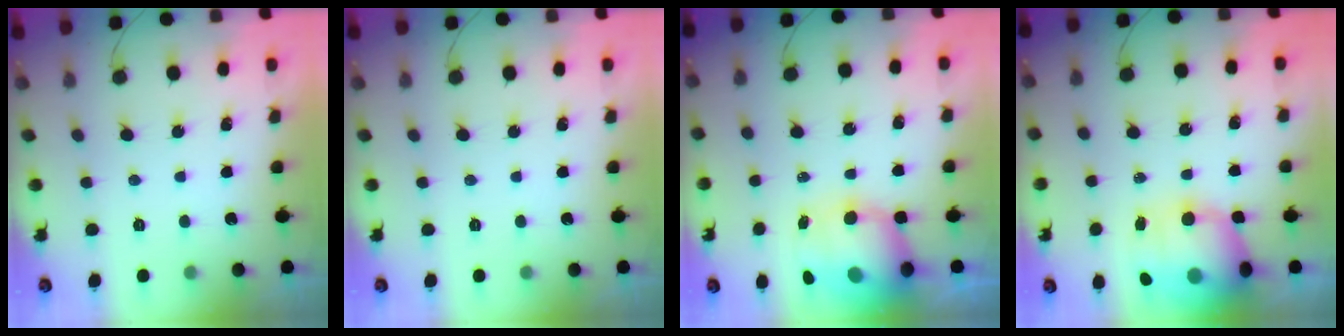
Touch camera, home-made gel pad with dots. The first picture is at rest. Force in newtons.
{"total": 0.0}
{"total": 12.8, "press": 12.4, "slide": 3.4}
{"total": 12.7, "press": 12.5, "slide": 2.1}